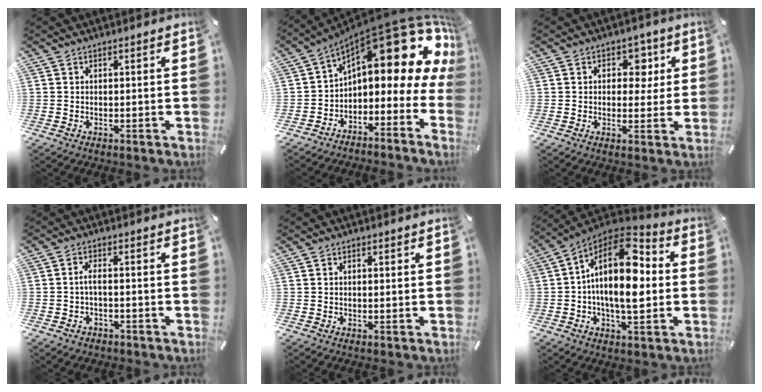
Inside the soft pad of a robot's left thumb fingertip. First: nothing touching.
{"total": 19.2, "force": [10.5, 7.7, 14.2], "torque": [-0.173, -0.094, 0.166]}
{"total": 6.6, "force": [1.9, 5.0, 3.9], "torque": [-0.033, -0.006, 0.021]}
{"total": 3.0, "force": [-1.1, 1.5, 2.3], "torque": [-0.051, 0.007, -0.026]}
{"total": 0.7, "force": [0.0, 0.4, 0.6], "torque": [-0.011, 0.001, -0.001]}
{"total": 19.3, "force": [0.6, 10.0, 16.5], "torque": [-0.307, -0.014, 0.002]}